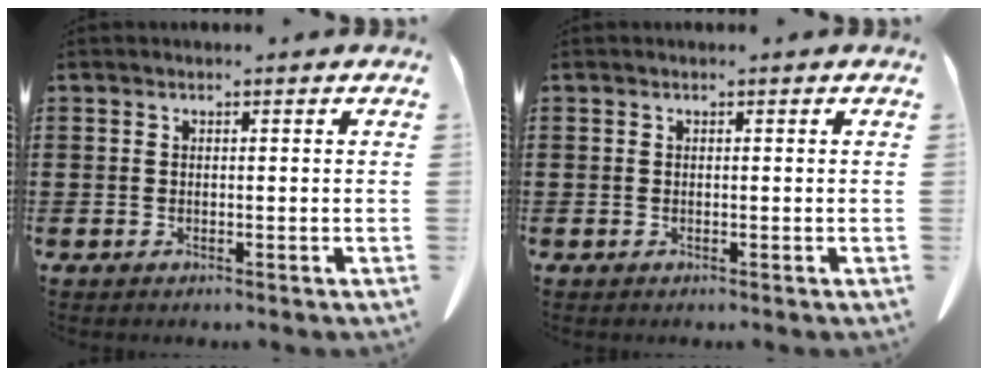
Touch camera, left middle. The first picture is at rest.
{"total": 0.0}